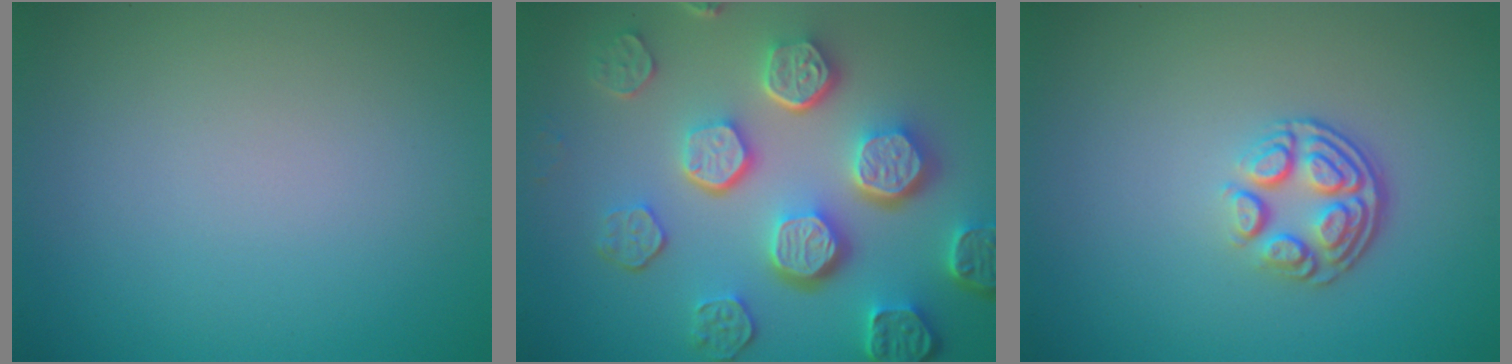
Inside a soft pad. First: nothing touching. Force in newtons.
{"total": 8.2, "press": 6.1, "slide": 5.5}
{"total": 3.7, "press": 2.5, "slide": 2.7}